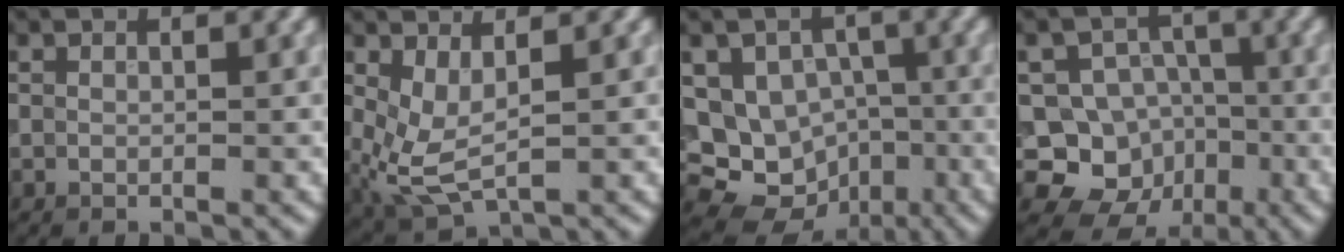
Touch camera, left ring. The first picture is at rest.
{"total": 4.2, "force": [0.5, 1.9, 3.7], "torque": [-0.098, -0.015, 0.014]}
{"total": 10.2, "force": [-2.6, 8.8, 4.4], "torque": [-0.056, -0.006, -0.049]}
{"total": 8.3, "force": [-2.8, 7.4, 2.4], "torque": [-0.014, 0.008, -0.068]}